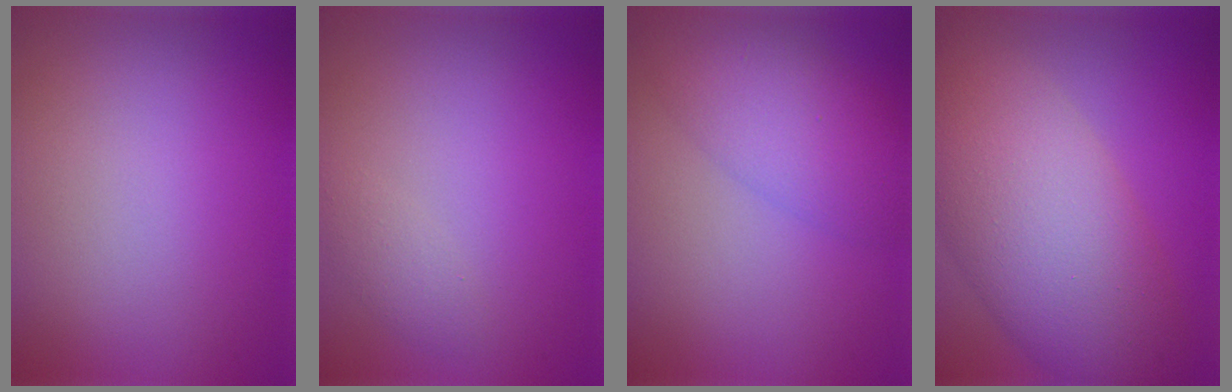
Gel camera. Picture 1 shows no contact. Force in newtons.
{"total": 1.1, "press": 1.1, "slide": 0.1}
{"total": 4.5, "press": 4.5, "slide": 0.2}
{"total": 11.0, "press": 11.0, "slide": 0.5}